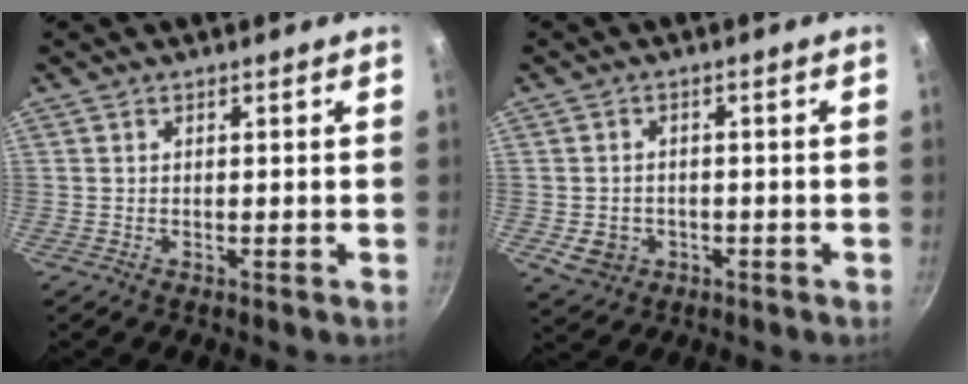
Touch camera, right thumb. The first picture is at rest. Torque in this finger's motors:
{"motor_torque": [1.39, 1.16, 0.63, -0.82, 0.29]}